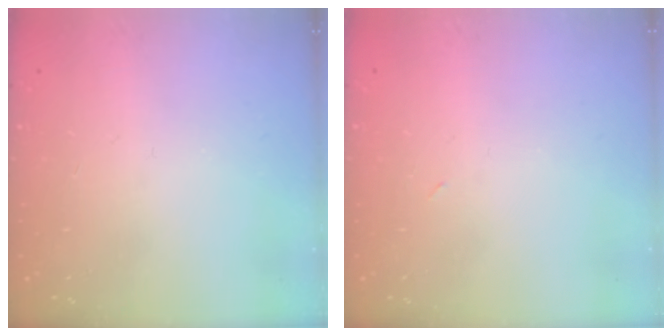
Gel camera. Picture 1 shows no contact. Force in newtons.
{"total": 2.9, "press": 2.9, "slide": 0.7}